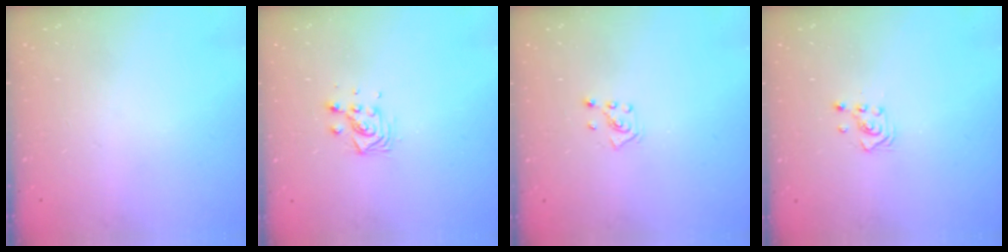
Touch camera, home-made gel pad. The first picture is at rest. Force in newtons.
{"total": 6.1, "press": 6.1, "slide": 0.5}
{"total": 2.8, "press": 2.8, "slide": 0.2}
{"total": 2.8, "press": 2.8, "slide": 0.3}